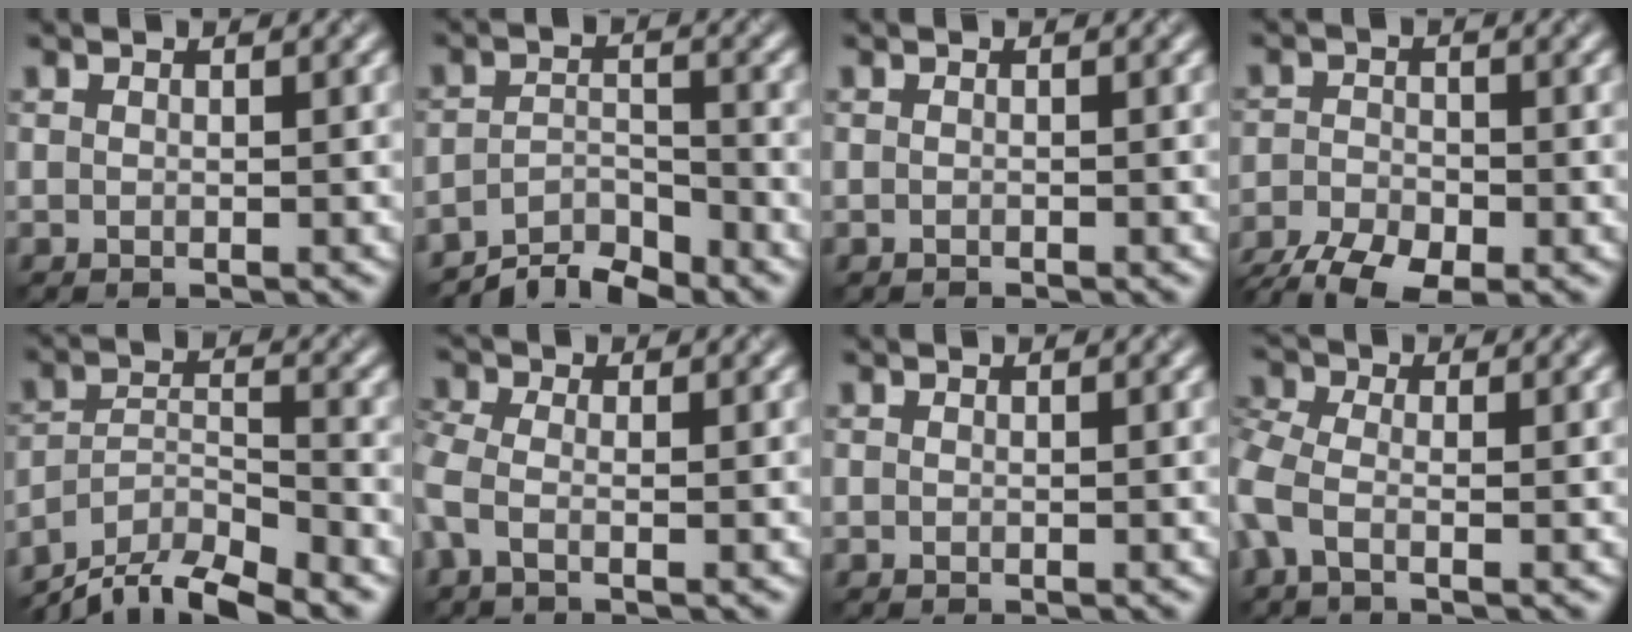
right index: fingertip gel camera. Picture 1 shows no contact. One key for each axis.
{"total": 4.4, "fx": -4.0, "fy": 1.0, "fz": 1.3, "tx": -0.018, "ty": 0.001, "tz": -0.077}
{"total": 0.5, "fx": -0.5, "fy": 0.1, "fz": 0.0, "tx": 0.002, "ty": 0.000, "tz": -0.010}
{"total": 6.2, "fx": -4.3, "fy": 2.9, "fz": 3.3, "tx": -0.059, "ty": -0.019, "tz": -0.077}
{"total": 8.0, "fx": -7.0, "fy": 1.8, "fz": 3.5, "tx": -0.064, "ty": -0.006, "tz": -0.125}
{"total": 2.2, "fx": -0.5, "fy": 1.1, "fz": 1.9, "tx": -0.051, "ty": -0.005, "tz": -0.025}
{"total": 0.0}
{"total": 3.0, "fx": -0.7, "fy": 1.6, "fz": 2.4, "tx": -0.064, "ty": 0.000, "tz": -0.031}